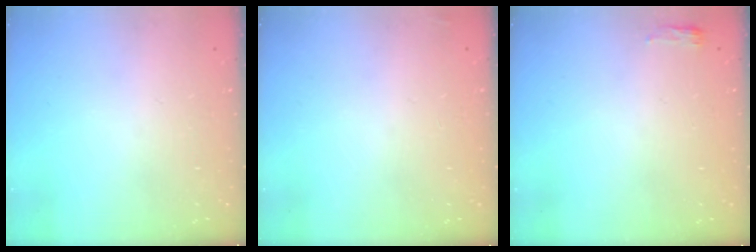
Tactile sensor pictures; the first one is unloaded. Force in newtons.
{"total": 2.5, "press": 2.4, "slide": 0.8}
{"total": 2.8, "press": 2.6, "slide": 1.1}